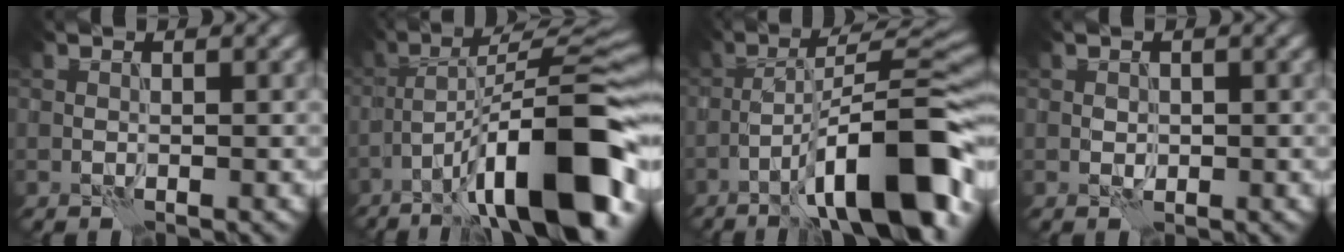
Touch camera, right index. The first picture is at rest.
{"total": 14.4, "force": [-7.2, 3.2, 12.1], "torque": [-0.182, 0.020, -0.114]}
{"total": 12.7, "force": [-6.4, 2.5, 10.7], "torque": [-0.155, 0.026, -0.102]}
{"total": 0.9, "force": [-0.1, 0.8, 0.4], "torque": [-0.007, -0.002, -0.002]}